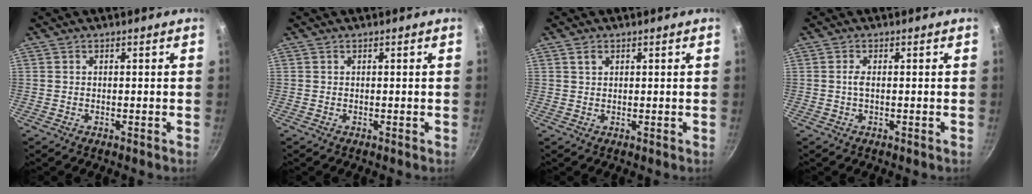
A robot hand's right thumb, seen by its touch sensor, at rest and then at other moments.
{"total": 0.0}
{"total": 1.3, "force": [0.8, 0.8, 0.7], "torque": [-0.012, -0.001, 0.013]}
{"total": 1.4, "force": [0.0, 0.5, 1.3], "torque": [-0.029, 0.002, -0.004]}